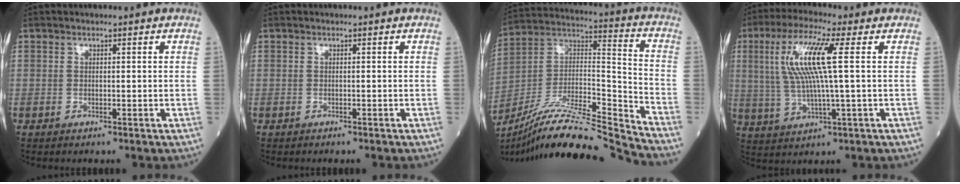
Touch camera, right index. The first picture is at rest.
{"total": 0.7, "force": [-0.6, 0.1, 0.3], "torque": [-0.005, 0.000, -0.009]}
{"total": 21.5, "force": [-19.8, -0.9, 8.3], "torque": [-0.183, 0.017, -0.342]}
{"total": 10.7, "force": [2.4, 0.1, 10.5], "torque": [-0.227, 0.011, 0.046]}